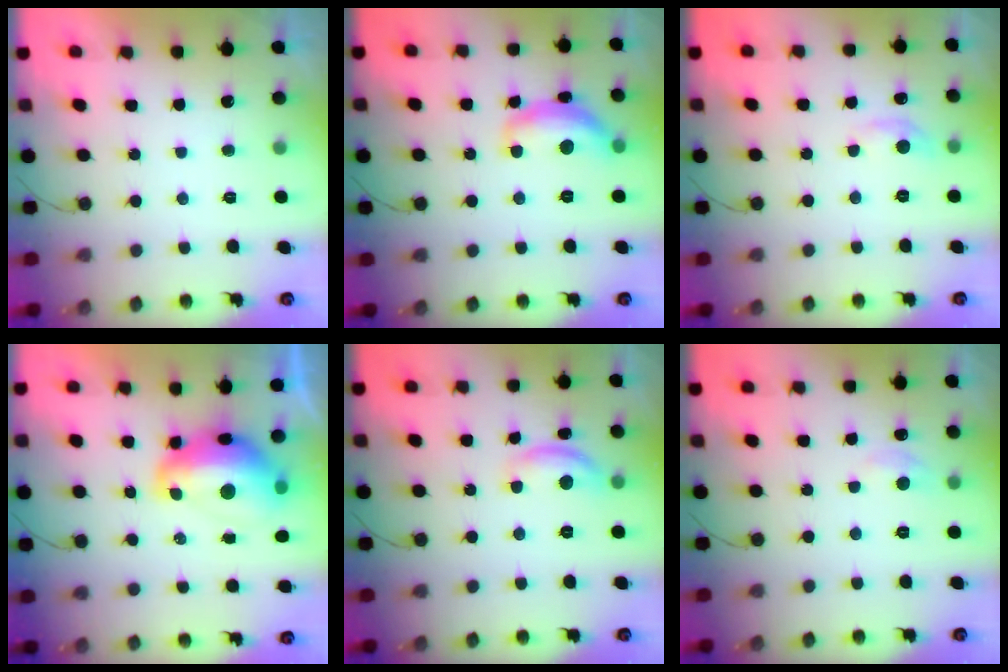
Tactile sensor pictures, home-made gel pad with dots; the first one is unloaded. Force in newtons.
{"total": 12.5, "press": 12.5, "slide": 0.7}
{"total": 5.9, "press": 5.9, "slide": 0.5}
{"total": 14.6, "press": 14.5, "slide": 1.6}
{"total": 10.0, "press": 10.0, "slide": 0.6}
{"total": 5.4, "press": 5.3, "slide": 0.7}